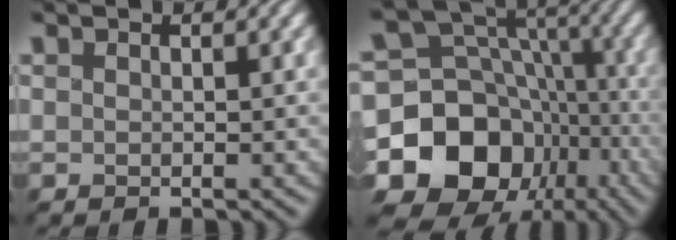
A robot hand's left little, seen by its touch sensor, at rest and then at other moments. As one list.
[{"total": 15.4, "force": [-7.3, 11.7, 6.9], "torque": [-0.130, 0.019, -0.129]}]